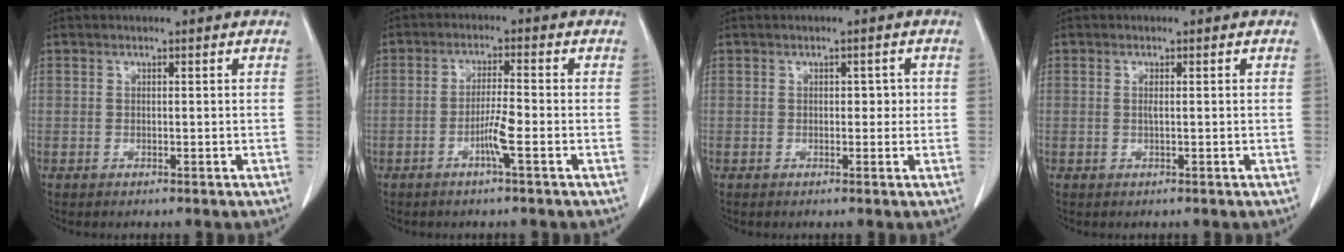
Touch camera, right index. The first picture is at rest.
{"total": 4.1, "force": [-1.6, -0.3, 3.7], "torque": [-0.072, -0.003, -0.033]}
{"total": 1.7, "force": [0.1, 1.1, 1.3], "torque": [-0.012, 0.009, 0.000]}
{"total": 1.1, "force": [0.1, 0.1, 1.0], "torque": [-0.024, 0.002, 0.003]}